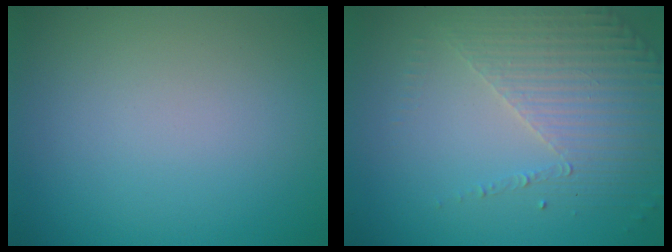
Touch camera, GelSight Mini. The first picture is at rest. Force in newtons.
{"total": 4.2, "press": 3.1, "slide": 2.9}